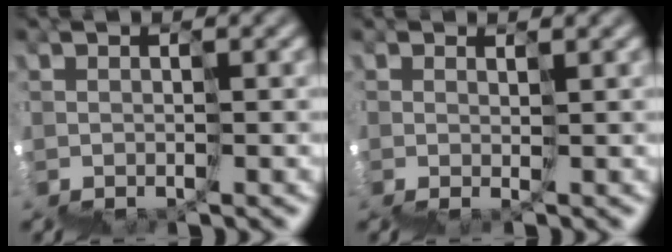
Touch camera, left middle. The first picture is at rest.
{"total": 1.2, "force": [0.5, 0.4, 1.1], "torque": [-0.003, -0.003, 0.015]}